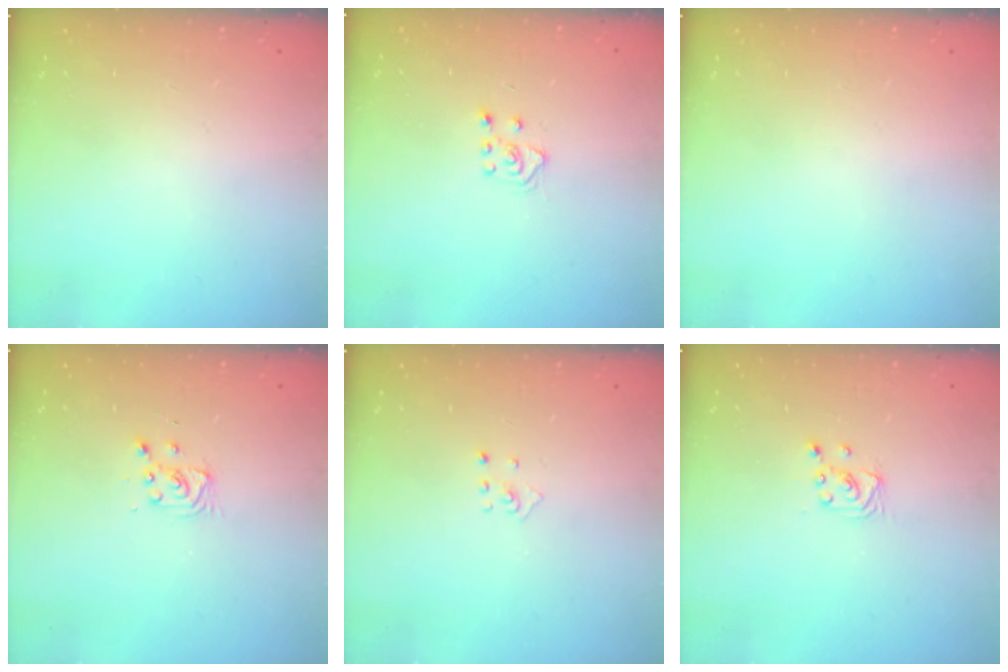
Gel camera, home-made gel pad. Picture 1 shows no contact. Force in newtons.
{"total": 4.9, "press": 4.8, "slide": 0.8}
{"total": 0.0}
{"total": 3.3, "press": 3.3, "slide": 0.4}
{"total": 2.9, "press": 2.9, "slide": 0.3}
{"total": 2.5, "press": 2.5, "slide": 0.2}